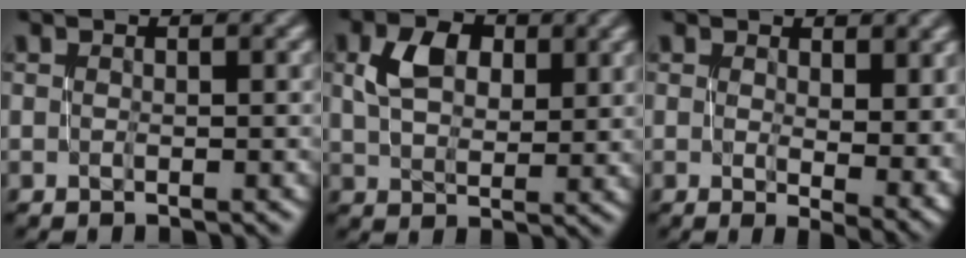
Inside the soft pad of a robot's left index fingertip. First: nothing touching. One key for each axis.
{"total": 4.7, "fx": 2.0, "fy": 3.1, "fz": 3.0, "tx": -0.055, "ty": 0.008, "tz": 0.035}
{"total": 6.1, "fx": 0.8, "fy": 2.9, "fz": 5.3, "tx": -0.066, "ty": -0.009, "tz": 0.016}